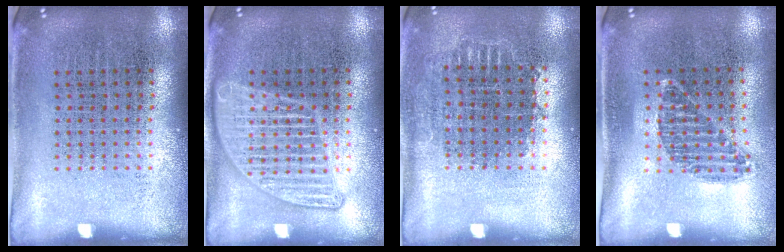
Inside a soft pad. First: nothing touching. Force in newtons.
{"total": 2.8, "press": 2.7, "slide": 0.3}
{"total": 0.7, "press": 0.7, "slide": 0.1}
{"total": 1.0, "press": 0.9, "slide": 0.5}